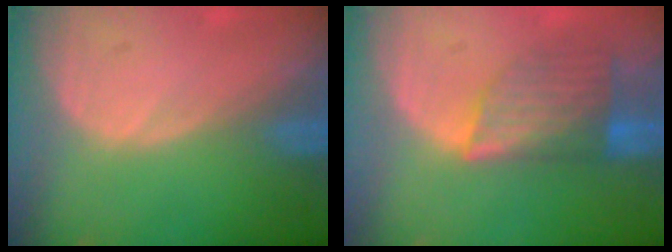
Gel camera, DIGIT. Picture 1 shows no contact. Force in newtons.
{"total": 7.2, "press": 6.5, "slide": 3.1}